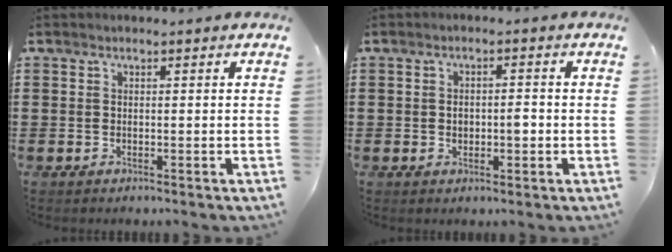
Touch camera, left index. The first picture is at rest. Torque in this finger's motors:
{"motor_torque": [0.06, 0.08, 0.19, 0.03]}